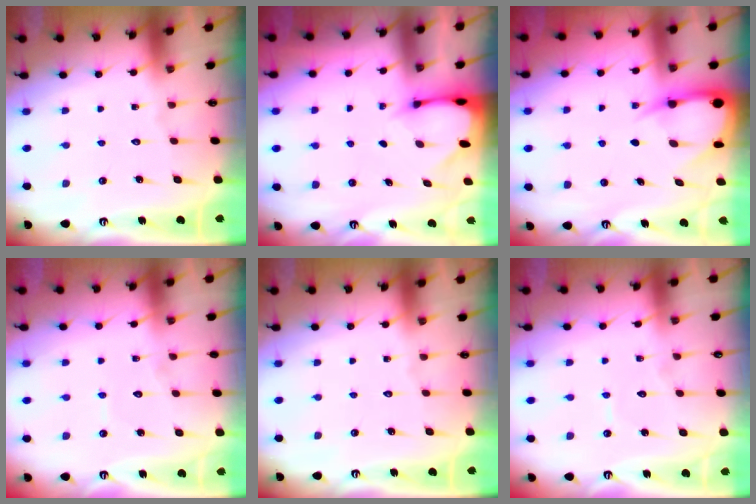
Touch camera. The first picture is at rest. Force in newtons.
{"total": 2.0, "press": 2.0, "slide": 0.1}
{"total": 5.5, "press": 5.5, "slide": 0.8}
{"total": 4.0, "press": 4.0, "slide": 0.3}
{"total": 0.0}
{"total": 3.8, "press": 3.8, "slide": 0.2}